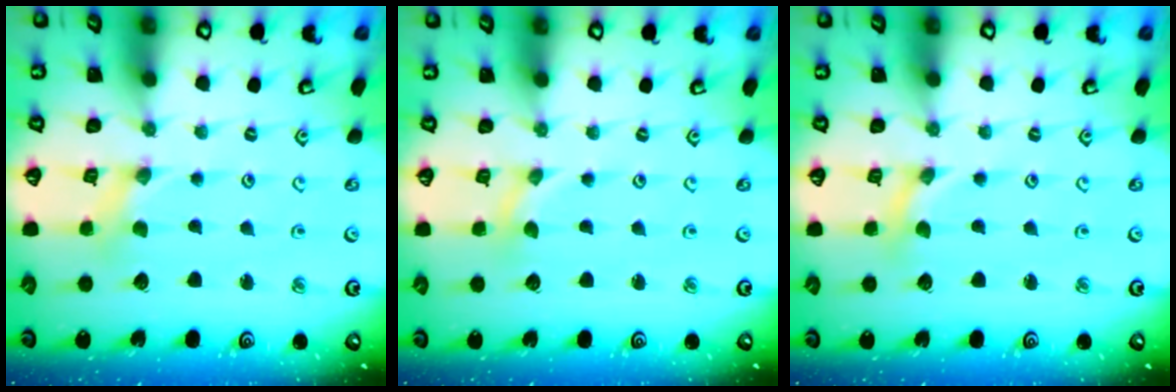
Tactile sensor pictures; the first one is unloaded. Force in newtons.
{"total": 0.0}
{"total": 0.0}